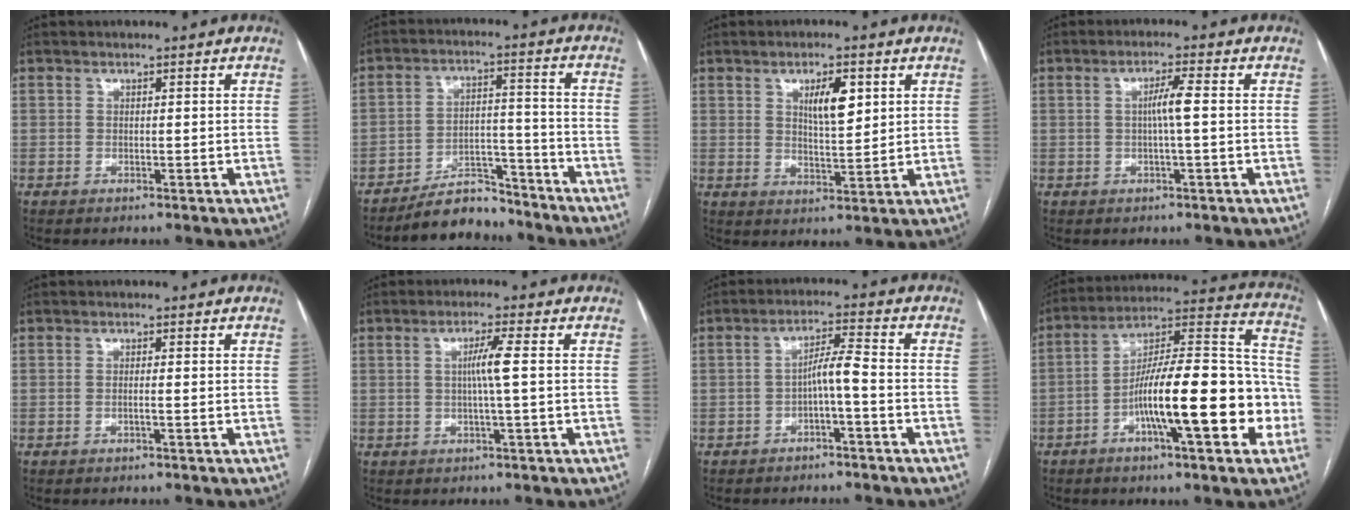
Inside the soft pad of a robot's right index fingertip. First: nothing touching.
{"total": 8.0, "force": [-7.3, 2.7, 1.9], "torque": [-0.026, 0.026, -0.121]}
{"total": 5.9, "force": [2.3, 1.7, 5.1], "torque": [-0.087, 0.000, 0.042]}
{"total": 3.4, "force": [0.0, -0.3, 3.4], "torque": [-0.064, 0.003, 0.001]}
{"total": 0.7, "force": [-0.3, -0.2, 0.6], "torque": [-0.012, 0.001, -0.006]}
{"total": 3.8, "force": [0.2, -0.7, 3.7], "torque": [-0.070, 0.002, 0.003]}
{"total": 4.2, "force": [-1.5, 0.1, 3.9], "torque": [-0.067, 0.016, -0.025]}
{"total": 20.4, "force": [-6.1, 3.8, 19.2], "torque": [-0.281, 0.028, -0.095]}